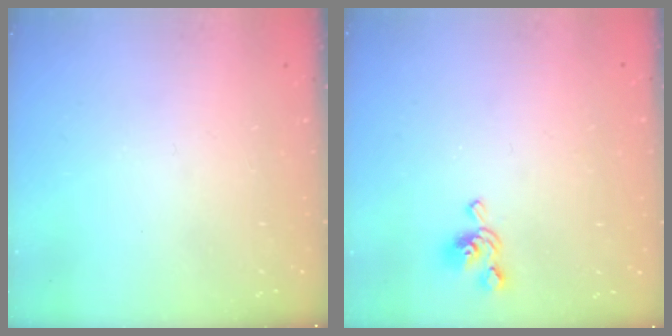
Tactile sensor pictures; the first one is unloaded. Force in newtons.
{"total": 2.8, "press": 2.6, "slide": 0.8}